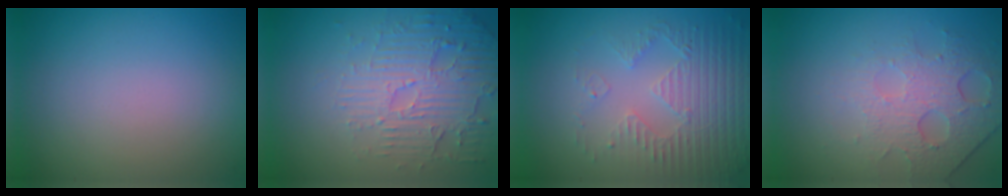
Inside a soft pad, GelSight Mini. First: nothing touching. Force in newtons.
{"total": 5.6, "press": 3.7, "slide": 4.2}
{"total": 5.3, "press": 3.5, "slide": 4.1}
{"total": 4.8, "press": 3.2, "slide": 3.6}